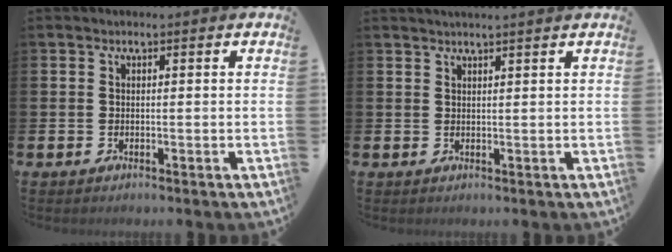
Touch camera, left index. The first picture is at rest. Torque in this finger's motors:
{"motor_torque": [0.55, -0.88, 0.06, 0.03]}